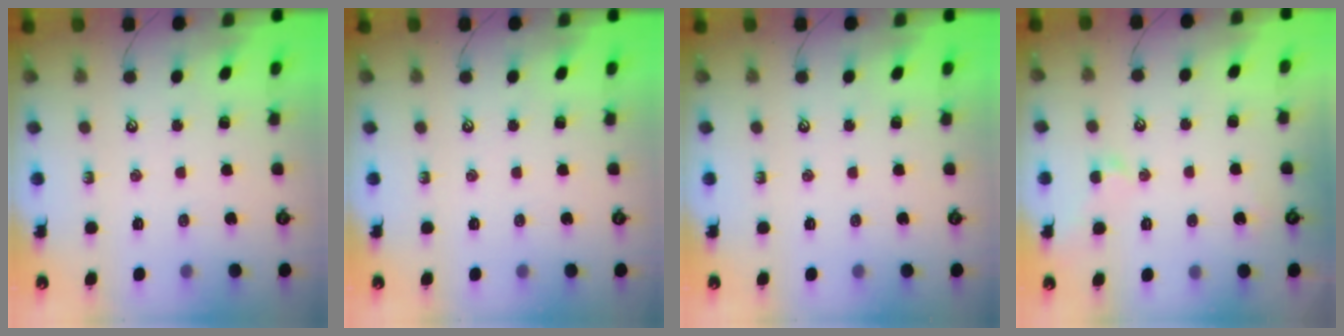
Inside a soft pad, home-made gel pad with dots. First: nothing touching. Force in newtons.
{"total": 0.0}
{"total": 0.0}
{"total": 1.5, "press": 1.4, "slide": 0.3}